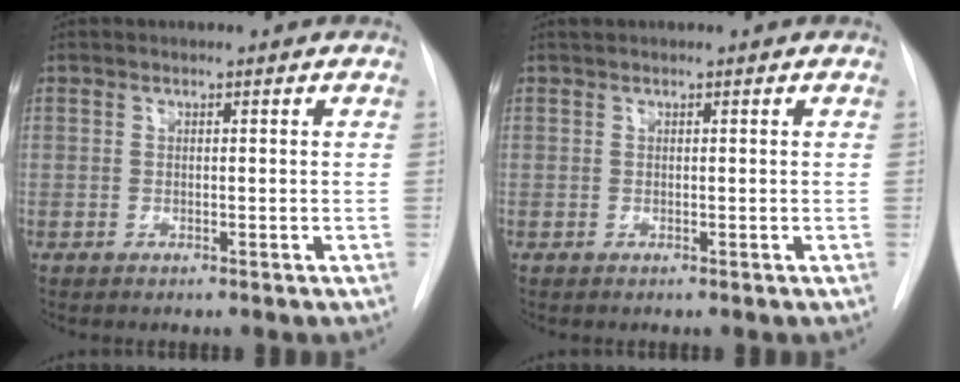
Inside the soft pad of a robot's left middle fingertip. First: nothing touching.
{"total": 0.0}